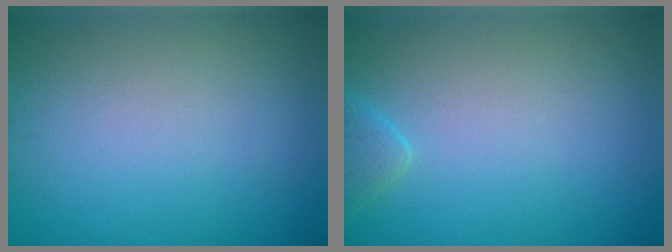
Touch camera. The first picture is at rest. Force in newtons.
{"total": 1.6, "press": 1.6, "slide": 0.1}